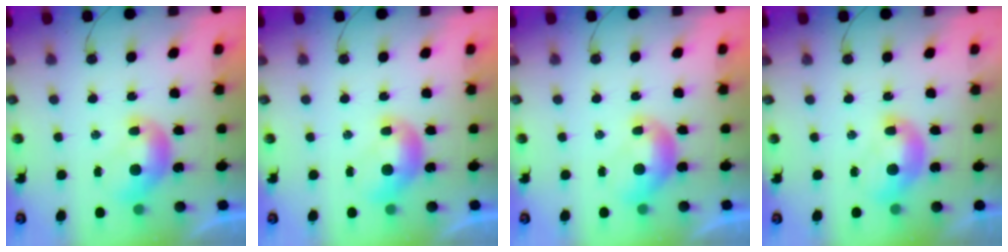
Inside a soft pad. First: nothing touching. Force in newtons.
{"total": 0.0}
{"total": 0.0}
{"total": 2.0, "press": 2.0, "slide": 0.4}